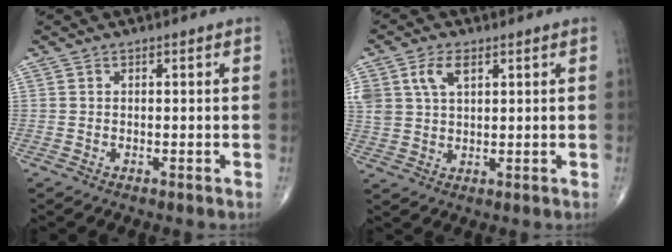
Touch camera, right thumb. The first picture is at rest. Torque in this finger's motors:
{"motor_torque": [0.90, 1.12, 0.53, 0.33, 0.02]}